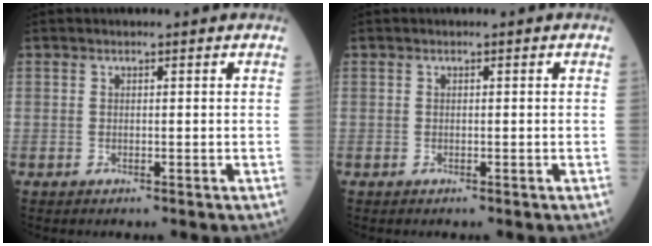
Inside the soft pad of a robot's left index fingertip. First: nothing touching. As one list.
[{"total": 0.0}]